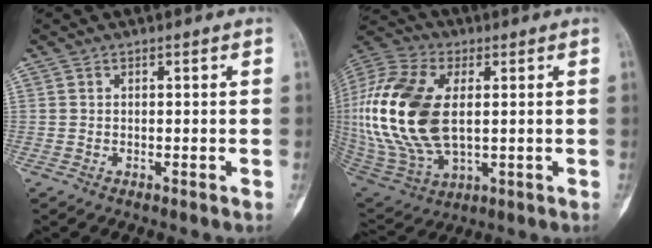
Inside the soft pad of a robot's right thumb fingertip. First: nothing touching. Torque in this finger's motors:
{"motor_torque": [1.37, 0.96, 2.03, -0.75, 0.59]}